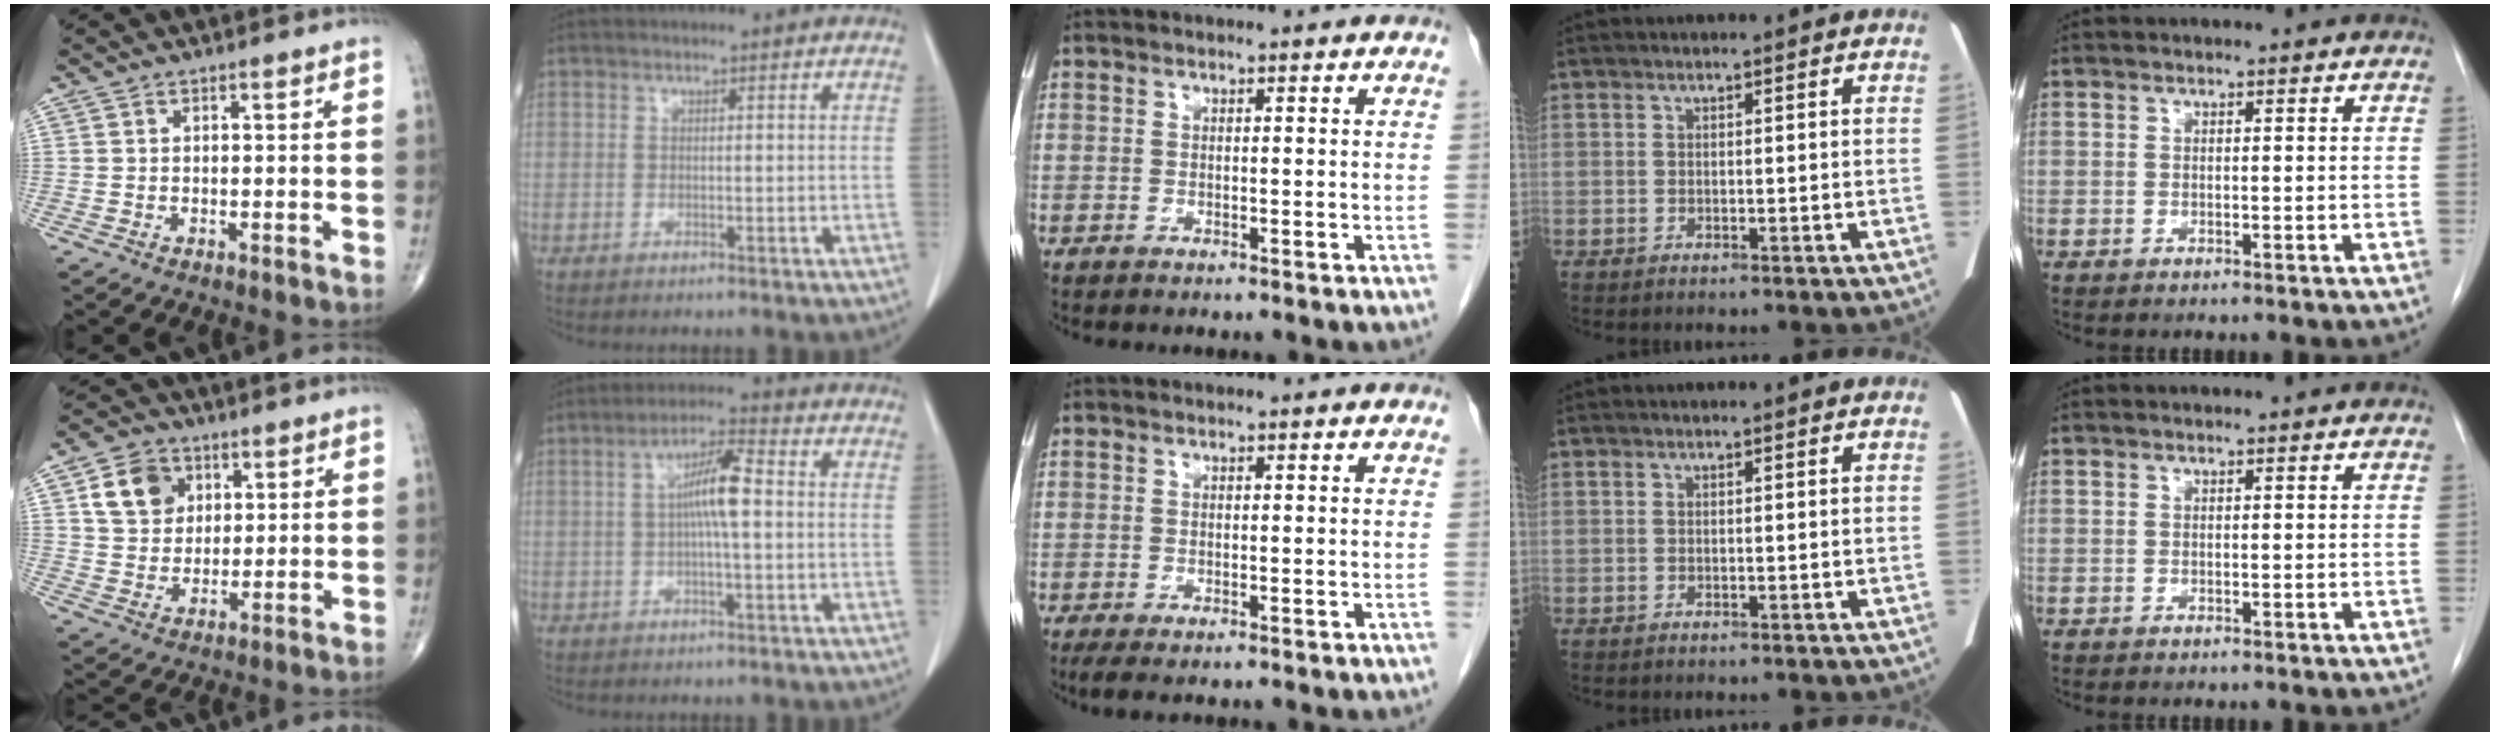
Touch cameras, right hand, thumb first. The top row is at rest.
{"thumb": {"total": 8.9, "force": [3.3, 7.1, 4.1], "torque": [-0.044, -0.008, 0.060]}, "index": {"total": 6.5, "force": [0.3, 0.7, 6.5], "torque": [-0.122, 0.013, 0.002]}, "middle": {"total": 2.1, "force": [-1.4, 0.6, 1.4], "torque": [-0.027, -0.009, -0.020]}}